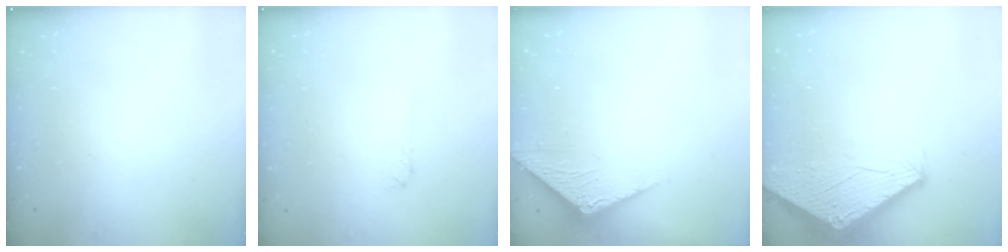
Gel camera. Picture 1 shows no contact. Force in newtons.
{"total": 2.0, "press": 2.0, "slide": 0.3}
{"total": 3.5, "press": 3.5, "slide": 0.2}
{"total": 2.8, "press": 2.8, "slide": 0.1}